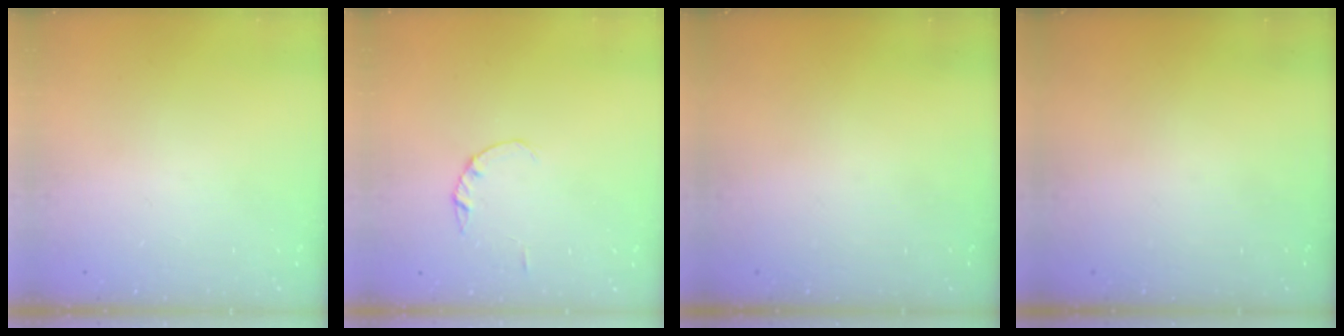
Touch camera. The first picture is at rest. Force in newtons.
{"total": 1.0, "press": 1.0, "slide": 0.2}
{"total": 0.0}
{"total": 0.0}